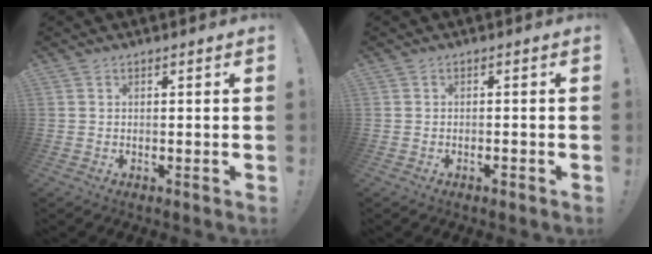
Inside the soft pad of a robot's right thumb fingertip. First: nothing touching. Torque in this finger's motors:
{"motor_torque": [-0.16, -0.04, -0.08, -0.45, 0.06]}